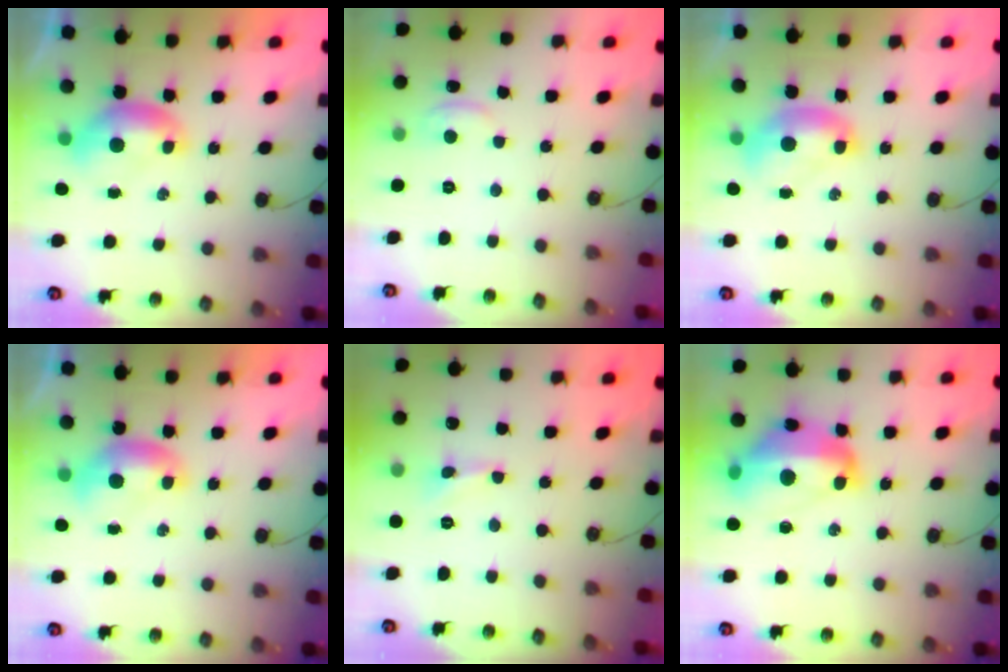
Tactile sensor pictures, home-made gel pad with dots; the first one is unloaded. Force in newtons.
{"total": 2.0, "press": 1.9, "slide": 0.4}
{"total": 2.0, "press": 2.0, "slide": 0.4}
{"total": 0.0}
{"total": 1.1, "press": 1.0, "slide": 0.4}
{"total": 12.3, "press": 12.2, "slide": 1.5}